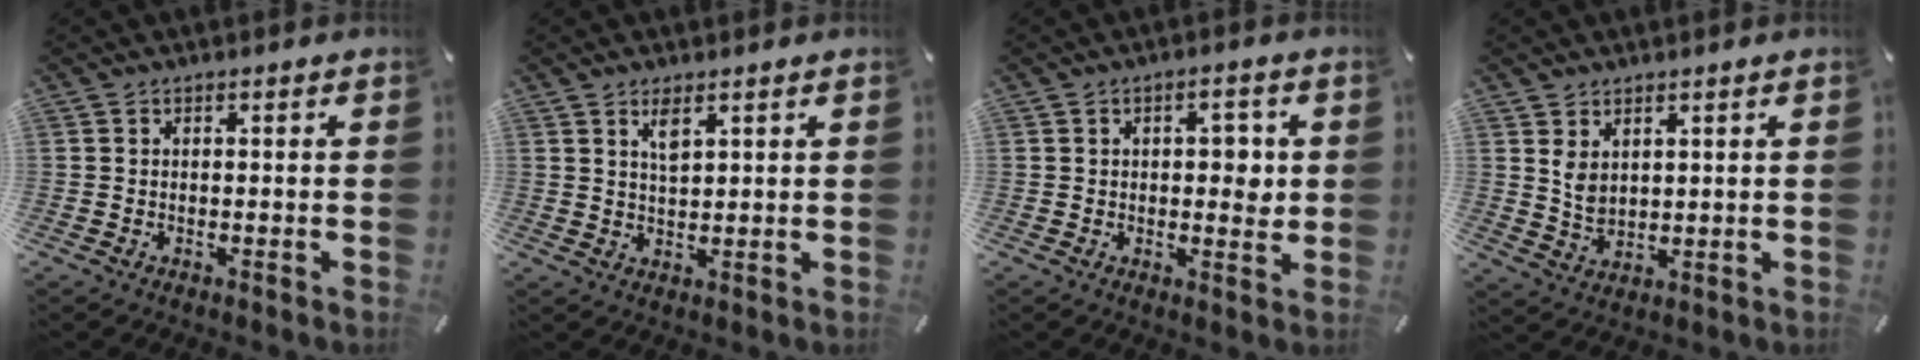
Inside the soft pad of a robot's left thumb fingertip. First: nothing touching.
{"total": 7.6, "force": [5.5, 3.2, 4.2], "torque": [-0.080, -0.025, 0.099]}
{"total": 6.3, "force": [0.8, 3.4, 5.2], "torque": [-0.059, -0.003, 0.003]}
{"total": 4.3, "force": [2.1, 2.9, 2.4], "torque": [-0.065, -0.008, 0.036]}